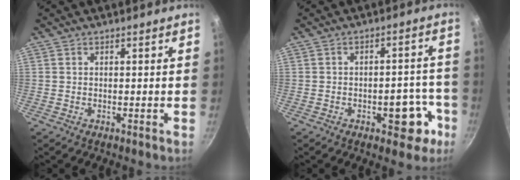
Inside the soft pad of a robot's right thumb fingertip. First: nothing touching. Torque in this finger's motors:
{"motor_torque": [1.26, 0.68, 0.67, -0.24, 0.12]}